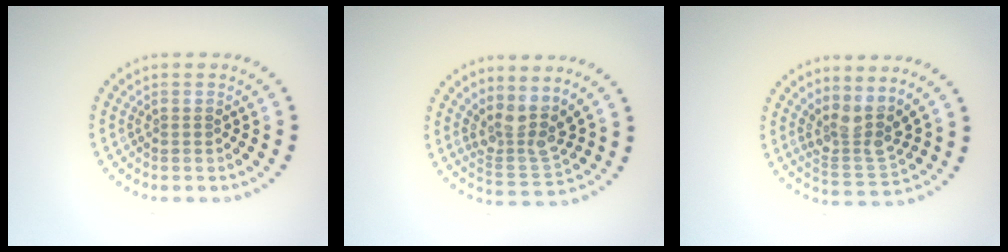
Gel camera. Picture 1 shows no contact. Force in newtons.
{"total": 3.7, "press": 2.8, "slide": 2.4}
{"total": 3.7, "press": 3.0, "slide": 2.2}